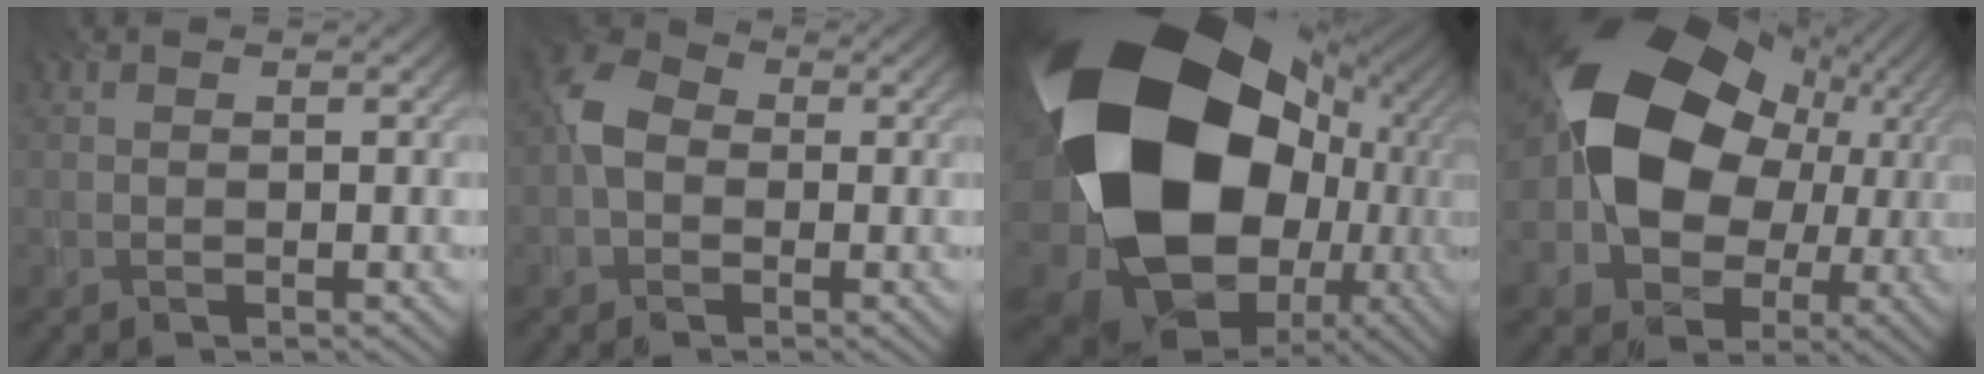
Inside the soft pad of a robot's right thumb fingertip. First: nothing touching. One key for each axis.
{"total": 5.1, "fx": -0.3, "fy": 4.0, "fz": 3.1, "tx": -0.068, "ty": 0.012, "tz": -0.018}
{"total": 23.2, "fx": 2.1, "fy": 17.1, "fz": 15.5, "tx": -0.335, "ty": -0.078, "tz": 0.083}
{"total": 18.4, "fx": 1.9, "fy": 13.6, "fz": 12.2, "tx": -0.241, "ty": -0.015, "tz": 0.050}